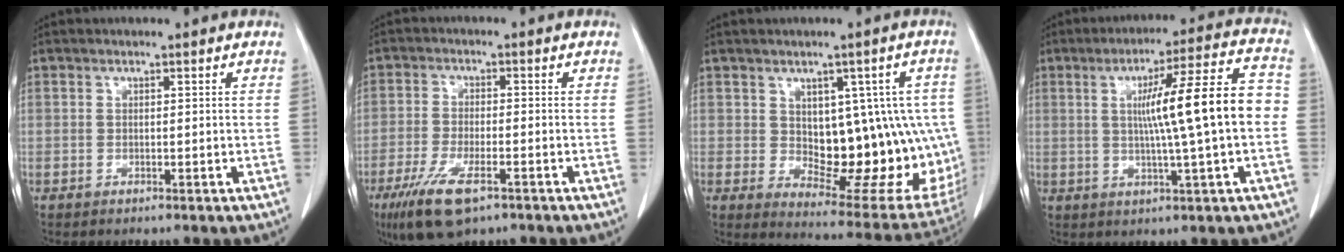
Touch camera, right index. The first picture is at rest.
{"total": 9.1, "force": [-5.4, 2.4, 6.9], "torque": [-0.133, -0.021, -0.092]}
{"total": 17.2, "force": [-0.3, 8.3, 15.1], "torque": [-0.148, 0.009, 0.024]}
{"total": 13.3, "force": [0.2, -0.3, 13.3], "torque": [-0.200, 0.017, 0.001]}